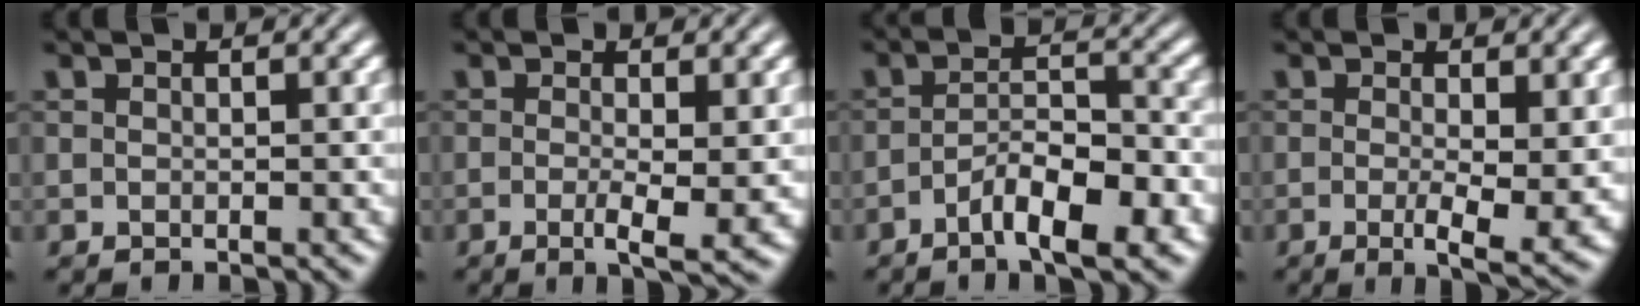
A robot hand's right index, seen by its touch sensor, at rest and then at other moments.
{"total": 3.4, "force": [-1.0, 0.4, 3.2], "torque": [-0.054, -0.018, -0.012]}
{"total": 5.0, "force": [-3.1, 1.2, 3.7], "torque": [-0.043, -0.004, -0.053]}
{"total": 4.8, "force": [-1.7, 1.1, 4.4], "torque": [-0.070, -0.029, -0.019]}